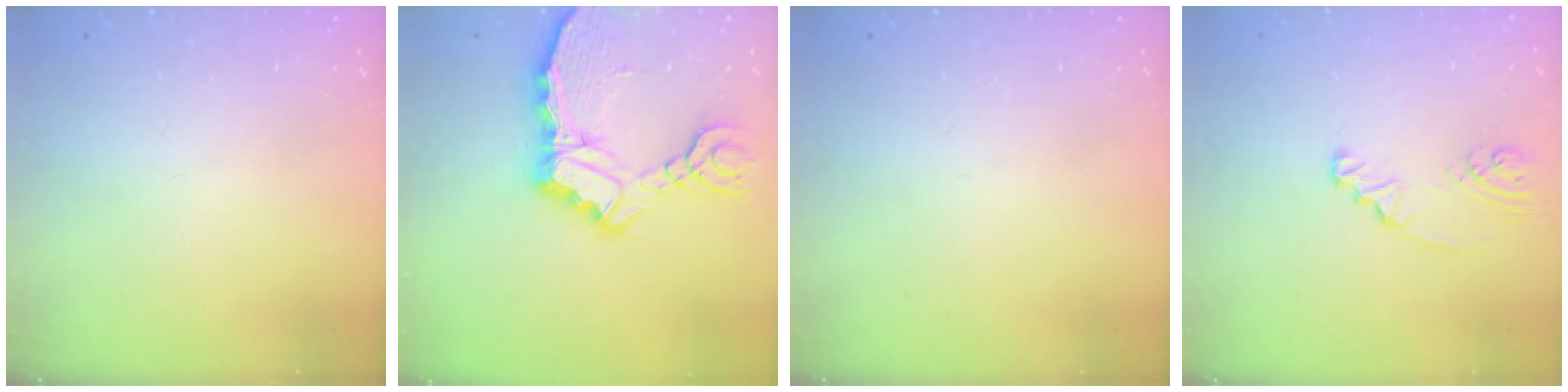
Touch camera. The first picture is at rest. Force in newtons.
{"total": 10.9, "press": 10.8, "slide": 1.4}
{"total": 0.0}
{"total": 2.5, "press": 2.5, "slide": 0.3}